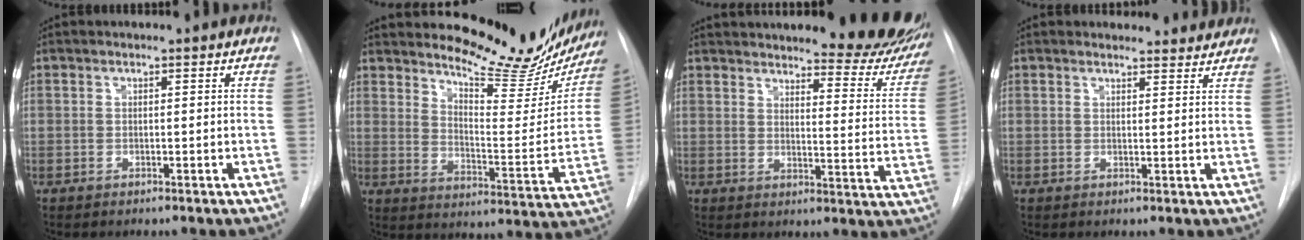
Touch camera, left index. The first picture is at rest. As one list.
[{"total": 17.0, "force": [15.4, 4.4, 5.7], "torque": [-0.067, -0.070, 0.193]}, {"total": 19.6, "force": [17.3, 3.7, 8.2], "torque": [-0.085, -0.062, 0.198]}, {"total": 5.9, "force": [5.6, 1.5, 0.3], "torque": [0.013, -0.003, 0.045]}]